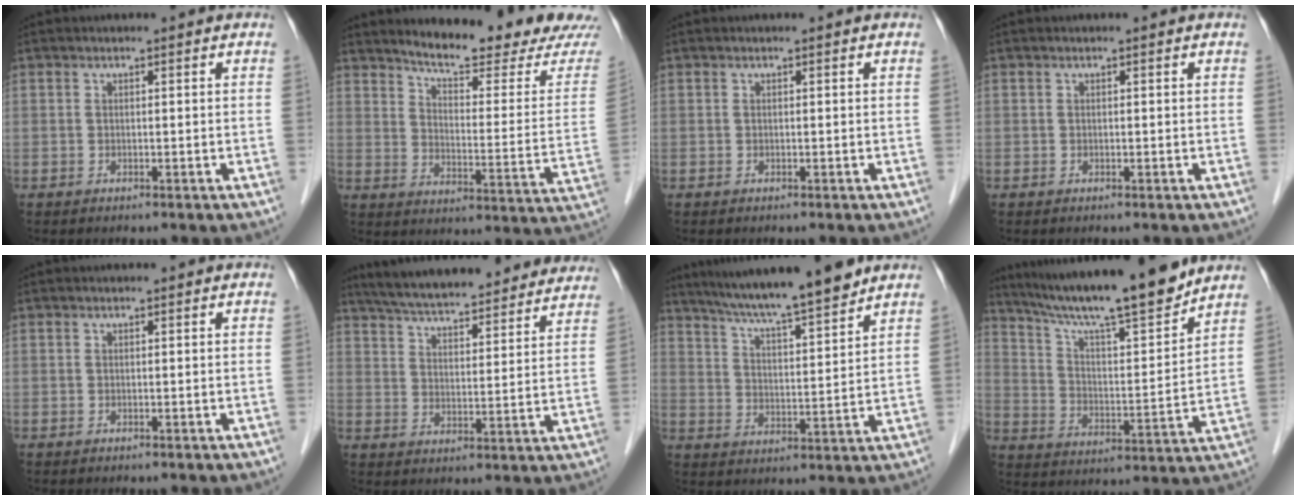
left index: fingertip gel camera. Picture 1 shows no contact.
{"total": 17.4, "force": [16.2, 0.6, 6.2], "torque": [-0.091, -0.077, 0.206]}
{"total": 0.0}
{"total": 0.0}
{"total": 0.0}
{"total": 26.2, "force": [23.6, 4.6, 10.4], "torque": [-0.168, 0.003, 0.312]}
{"total": 13.8, "force": [12.0, -0.2, 6.8], "torque": [-0.113, 0.008, 0.187]}
{"total": 17.9, "force": [15.6, 0.3, 8.9], "torque": [-0.149, 0.000, 0.252]}